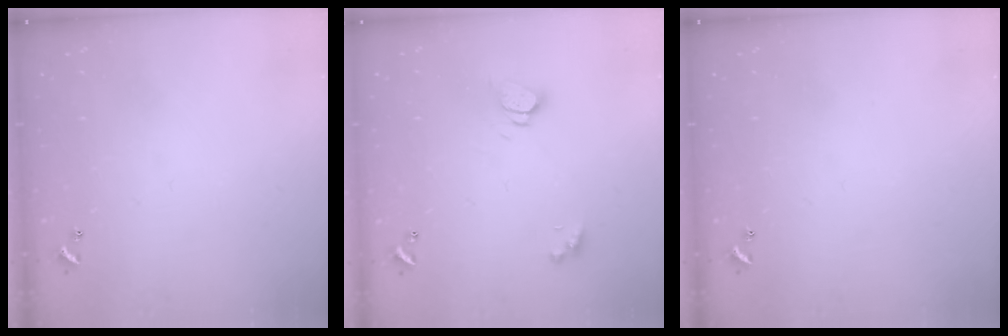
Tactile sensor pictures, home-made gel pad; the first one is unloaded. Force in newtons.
{"total": 3.5, "press": 3.4, "slide": 0.4}
{"total": 0.0}